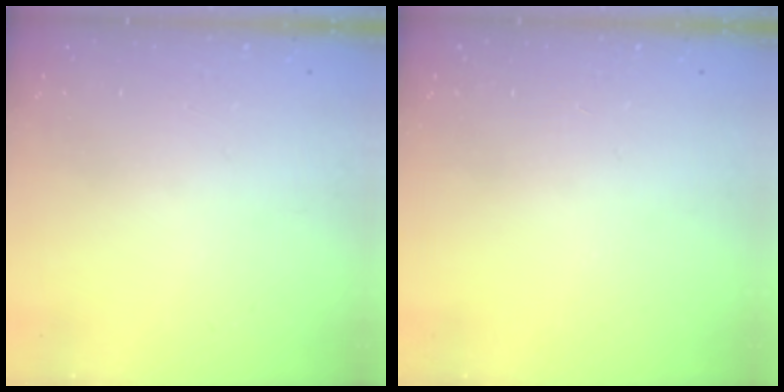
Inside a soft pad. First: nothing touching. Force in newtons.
{"total": 0.0}